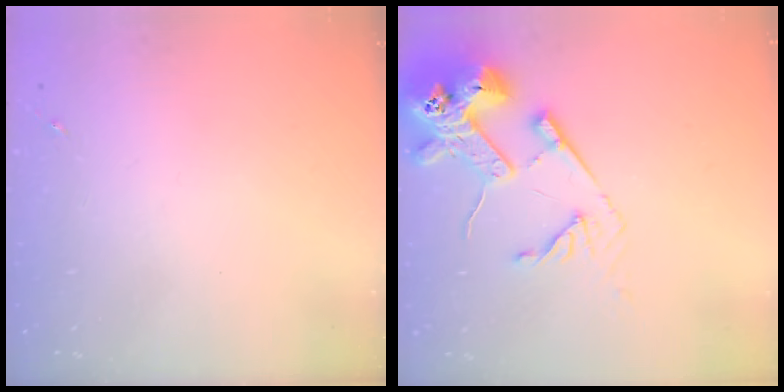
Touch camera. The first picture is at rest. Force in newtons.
{"total": 16.6, "press": 16.5, "slide": 2.0}